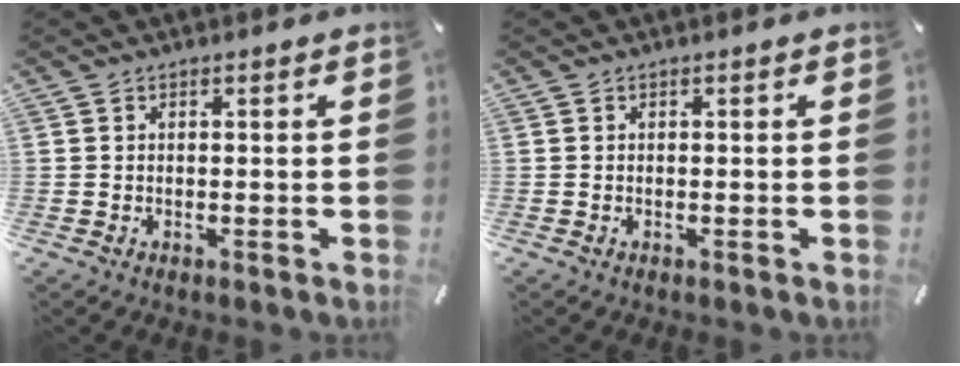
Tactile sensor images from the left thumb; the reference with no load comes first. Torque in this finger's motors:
{"motor_torque": [0.00, 0.00, 0.00, 0.00, 0.00]}